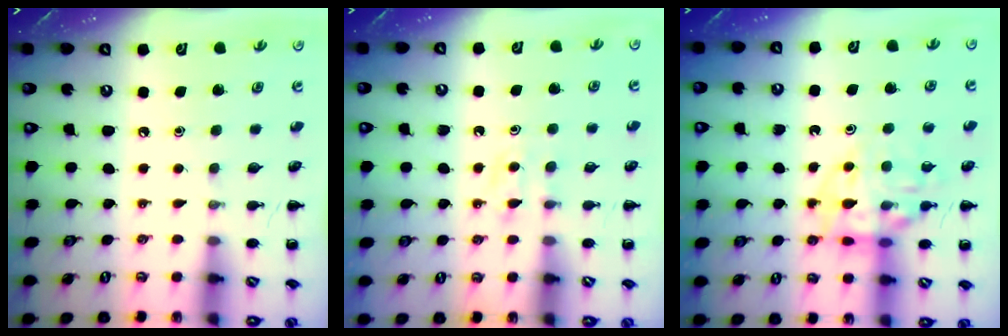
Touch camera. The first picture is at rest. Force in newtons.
{"total": 5.2, "press": 5.0, "slide": 1.5}
{"total": 13.0, "press": 12.7, "slide": 2.4}